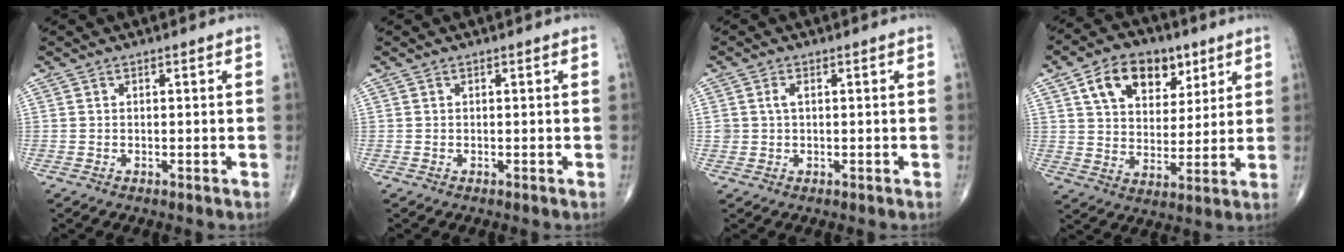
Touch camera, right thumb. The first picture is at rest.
{"total": 0.0}
{"total": 2.8, "force": [0.8, 1.7, 2.0], "torque": [-0.039, 0.002, 0.018]}
{"total": 14.5, "force": [6.7, 9.5, 8.5], "torque": [-0.101, -0.018, 0.117]}